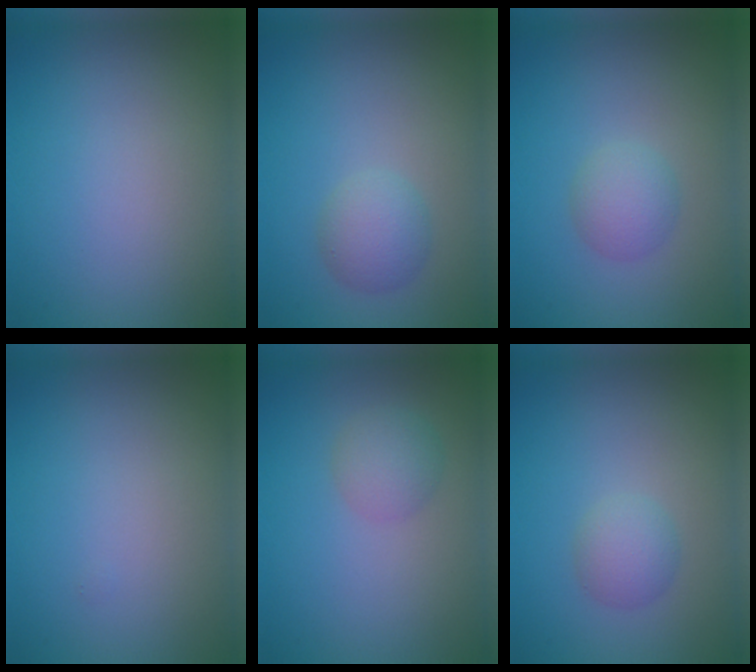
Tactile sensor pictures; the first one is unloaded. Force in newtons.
{"total": 2.6, "press": 2.6, "slide": 0.1}
{"total": 2.3, "press": 2.3, "slide": 0.1}
{"total": 0.0}
{"total": 2.3, "press": 2.3, "slide": 0.0}
{"total": 2.0, "press": 2.0, "slide": 0.0}